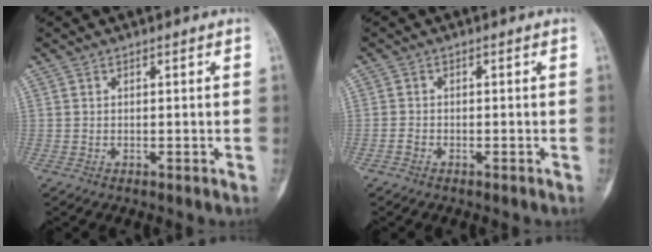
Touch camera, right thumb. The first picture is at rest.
{"total": 1.1, "force": [-0.8, 0.6, 0.5], "torque": [-0.007, 0.002, -0.019]}